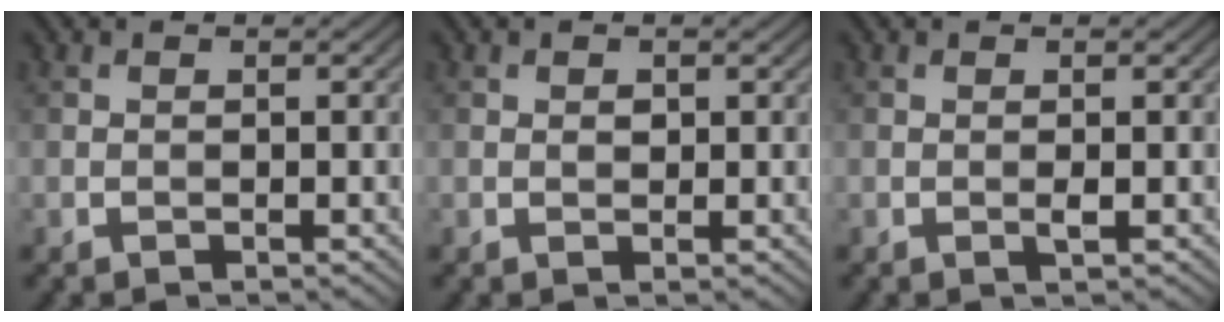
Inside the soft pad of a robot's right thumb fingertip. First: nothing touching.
{"total": 0.9, "force": [0.3, 0.7, 0.5], "torque": [-0.010, -0.003, 0.004]}
{"total": 0.7, "force": [-0.1, 0.1, 0.7], "torque": [-0.015, -0.002, -0.003]}